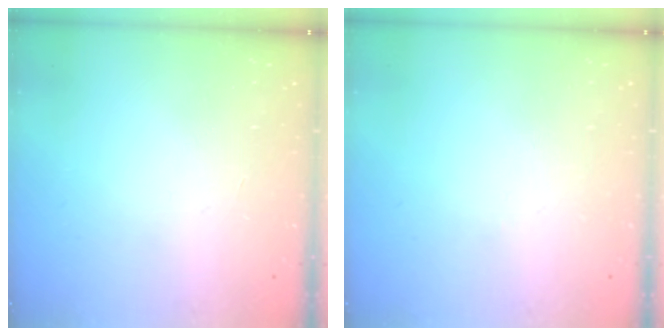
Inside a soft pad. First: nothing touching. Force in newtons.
{"total": 0.0}